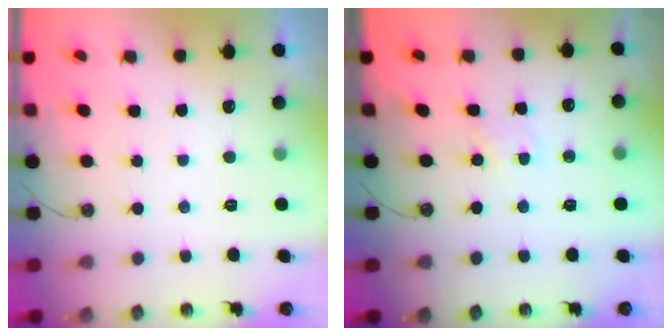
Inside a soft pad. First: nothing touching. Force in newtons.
{"total": 1.7, "press": 1.7, "slide": 0.2}